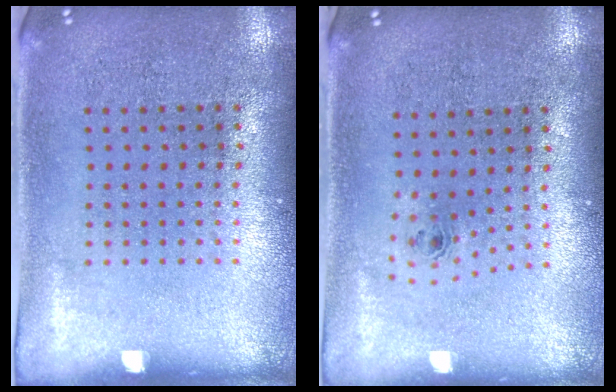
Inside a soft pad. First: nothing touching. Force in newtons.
{"total": 0.8, "press": 0.3, "slide": 0.7}